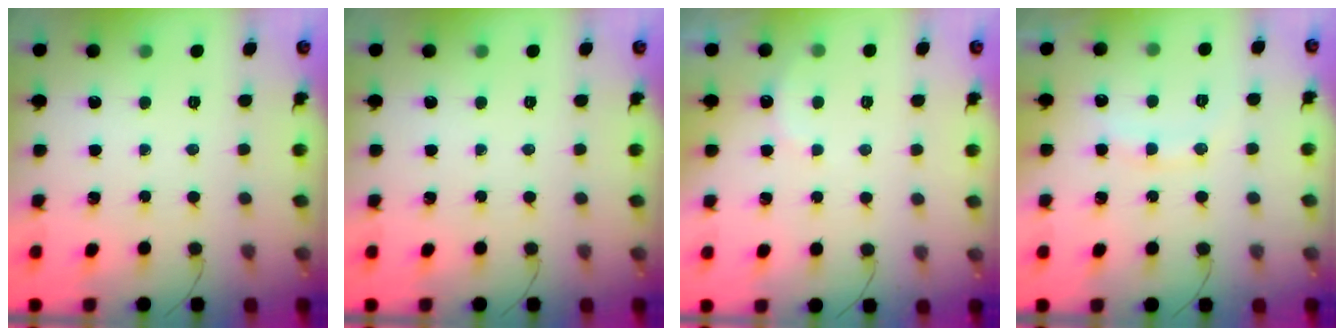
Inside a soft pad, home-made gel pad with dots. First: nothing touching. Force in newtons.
{"total": 0.0}
{"total": 4.7, "press": 4.6, "slide": 1.0}
{"total": 8.8, "press": 8.8, "slide": 1.0}